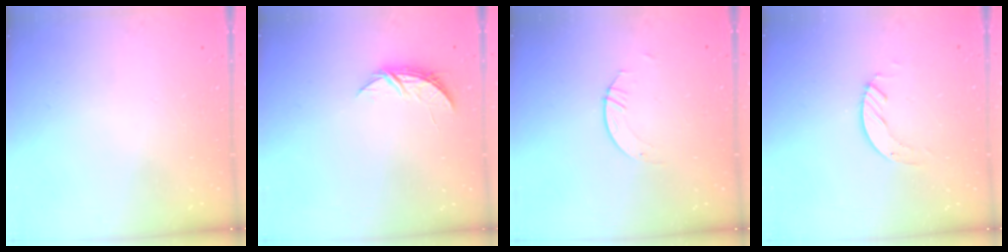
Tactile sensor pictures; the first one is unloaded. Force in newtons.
{"total": 5.1, "press": 5.1, "slide": 0.6}
{"total": 1.1, "press": 1.1, "slide": 0.1}
{"total": 3.5, "press": 3.5, "slide": 0.4}